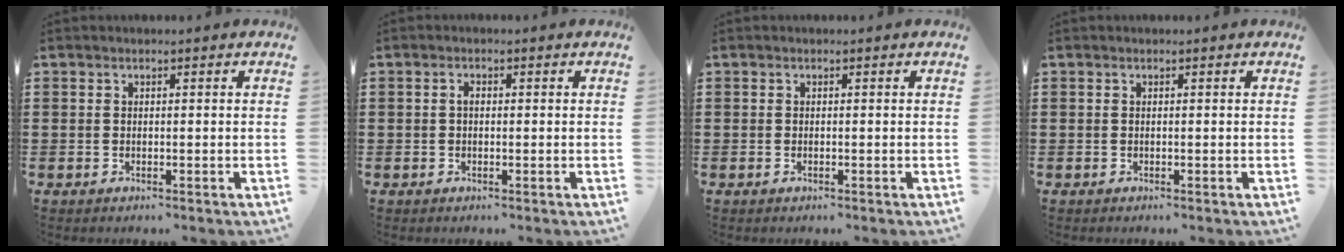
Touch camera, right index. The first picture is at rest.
{"total": 1.1, "force": [0.0, 0.6, 1.0], "torque": [-0.019, 0.002, -0.001]}
{"total": 0.0}
{"total": 0.0}